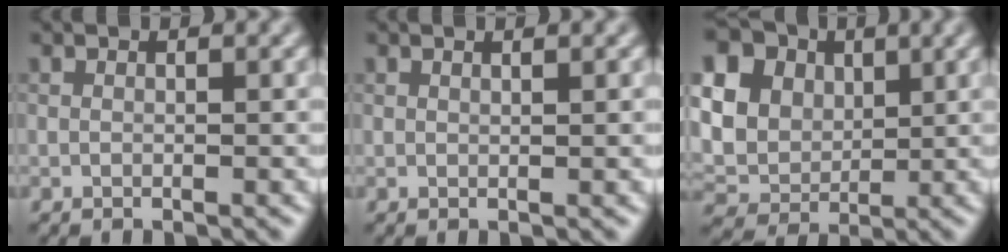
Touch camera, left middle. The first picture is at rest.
{"total": 1.0, "force": [0.6, 0.4, 0.7], "torque": [0.000, 0.007, 0.000]}
{"total": 14.3, "force": [5.8, 11.4, 6.5], "torque": [-0.188, 0.038, 0.110]}